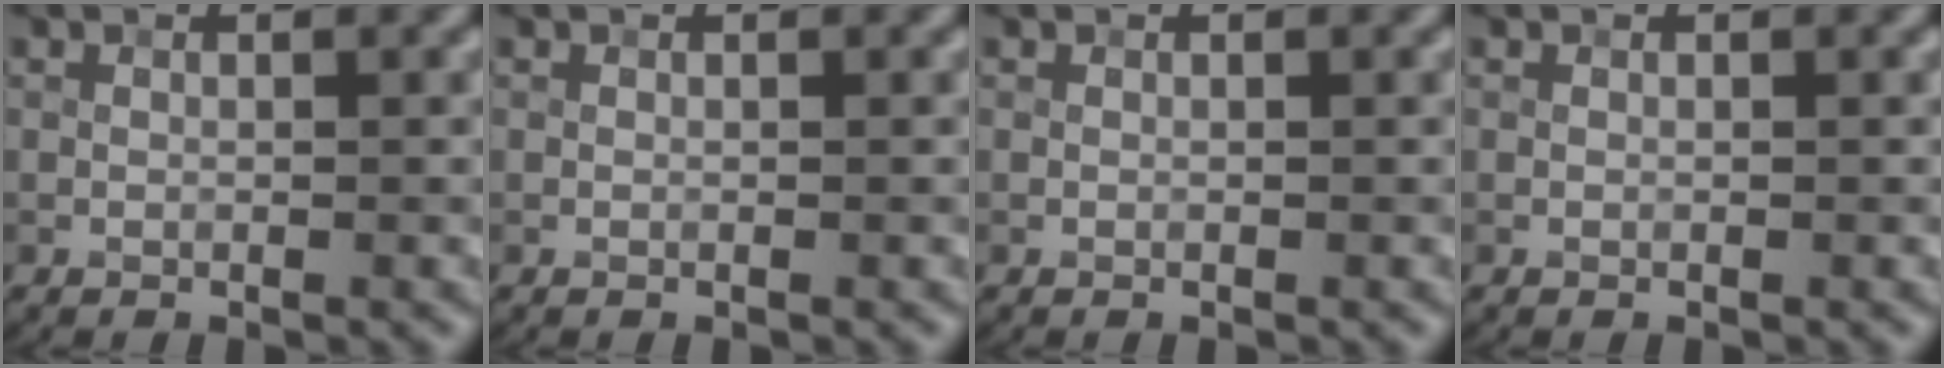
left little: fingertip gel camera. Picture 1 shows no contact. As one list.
[{"total": 0.0}, {"total": 0.0}, {"total": 0.0}]